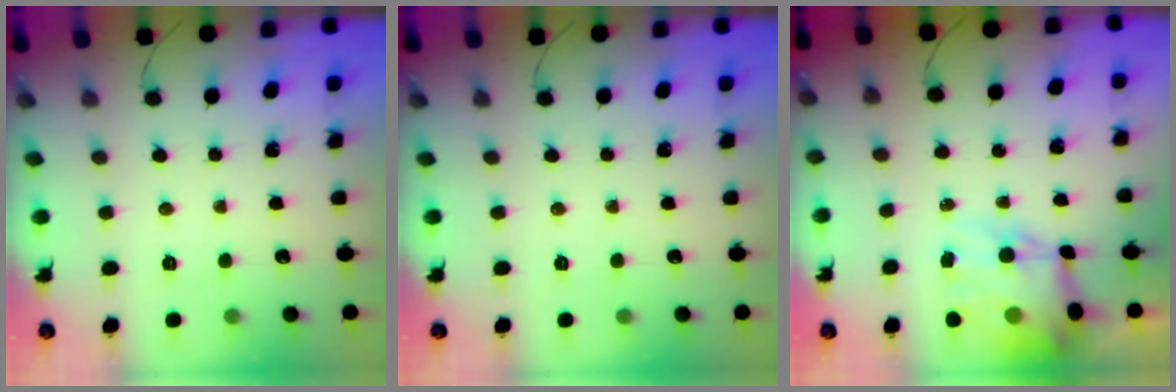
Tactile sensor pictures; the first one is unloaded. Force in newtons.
{"total": 0.0}
{"total": 12.0, "press": 11.5, "slide": 3.4}